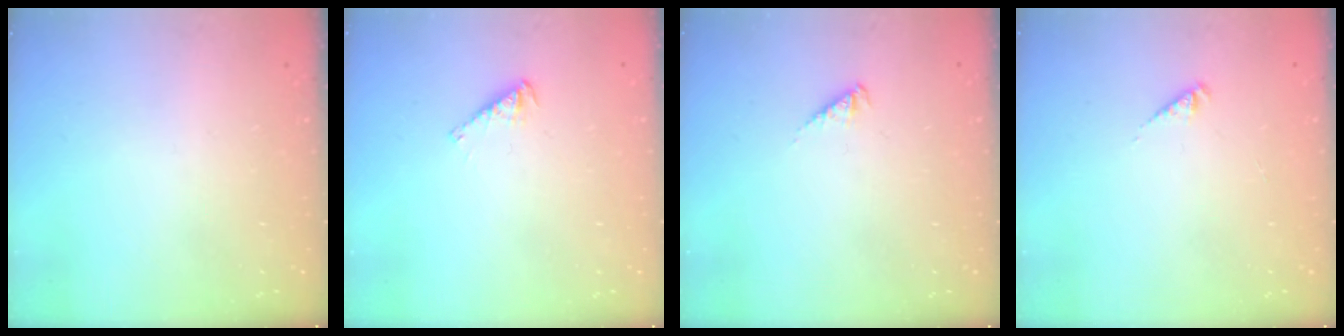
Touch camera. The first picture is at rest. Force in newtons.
{"total": 3.5, "press": 3.5, "slide": 0.5}
{"total": 2.9, "press": 2.9, "slide": 0.5}
{"total": 2.4, "press": 2.4, "slide": 0.4}